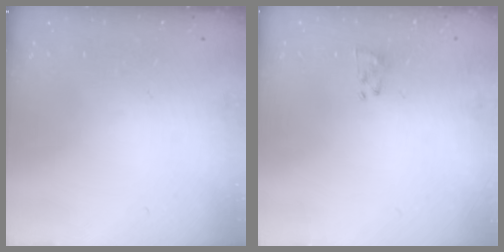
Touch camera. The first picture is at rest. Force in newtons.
{"total": 2.2, "press": 2.0, "slide": 1.0}